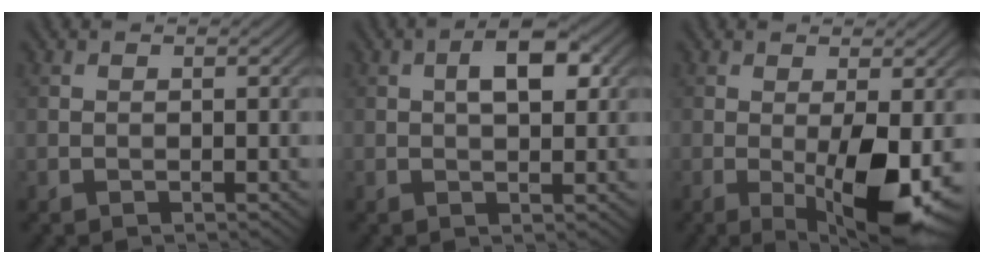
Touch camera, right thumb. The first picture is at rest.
{"total": 4.8, "force": [1.2, 2.2, 4.1], "torque": [-0.069, 0.007, 0.016]}
{"total": 8.7, "force": [-1.7, 2.2, 8.3], "torque": [-0.137, -0.009, -0.021]}